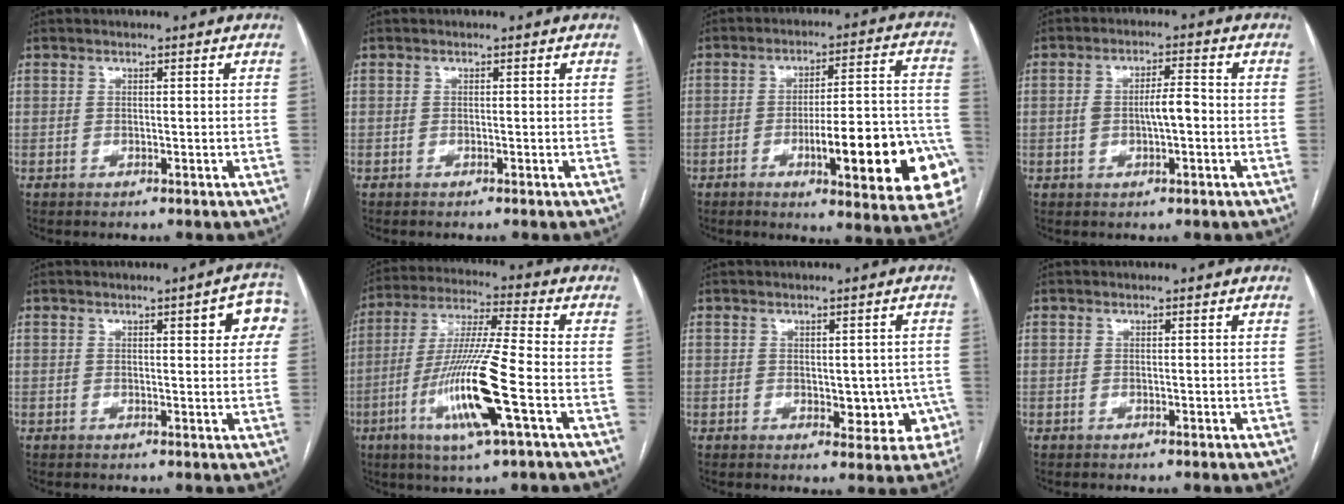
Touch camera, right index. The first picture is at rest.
{"total": 0.0}
{"total": 20.1, "force": [-6.8, 3.1, 18.7], "torque": [-0.174, 0.016, -0.079]}
{"total": 4.4, "force": [-0.5, 1.3, 4.2], "torque": [-0.078, 0.013, -0.005]}
{"total": 5.8, "force": [2.2, 1.5, 5.2], "torque": [-0.048, 0.009, 0.018]}
{"total": 14.9, "force": [-4.9, 0.0, 14.0], "torque": [-0.285, -0.016, -0.095]}
{"total": 5.8, "force": [-1.0, 3.5, 4.5], "torque": [-0.033, 0.011, -0.003]}
{"total": 0.0}